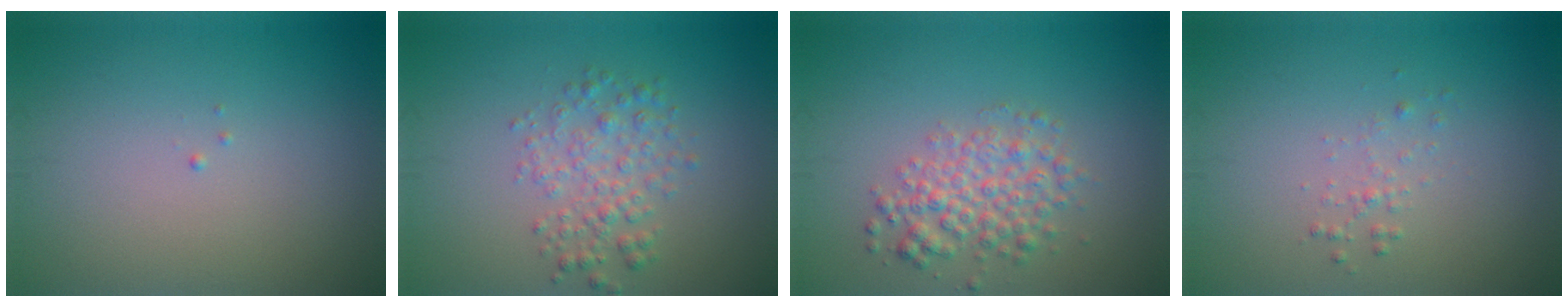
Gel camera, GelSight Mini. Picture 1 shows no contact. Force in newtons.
{"total": 2.8, "press": 2.8, "slide": 0.0}
{"total": 3.6, "press": 3.6, "slide": 0.1}
{"total": 0.9, "press": 0.9, "slide": 0.0}